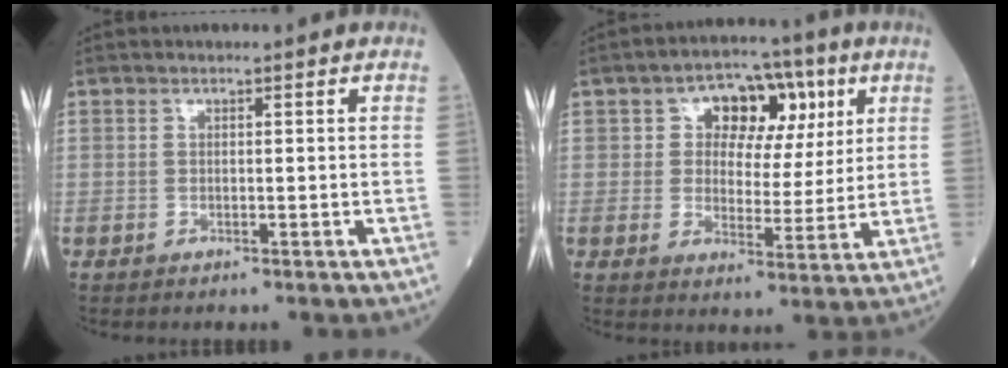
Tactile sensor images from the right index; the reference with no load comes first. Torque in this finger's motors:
{"motor_torque": [0.52, -0.10, 0.16, 0.07]}